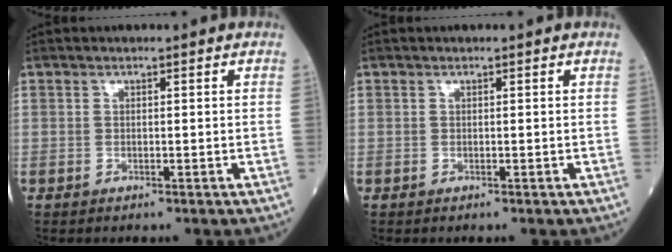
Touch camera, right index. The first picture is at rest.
{"total": 0.0}